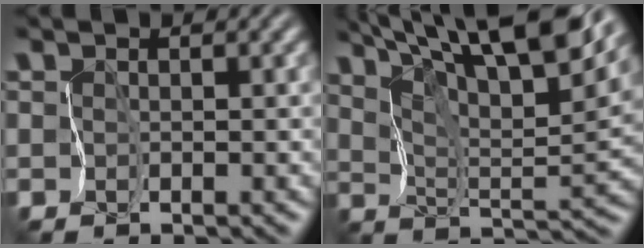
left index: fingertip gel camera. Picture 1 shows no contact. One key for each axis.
{"total": 14.6, "fx": 10.2, "fy": 3.9, "fz": 9.7, "tx": -0.157, "ty": 0.021, "tz": 0.135}